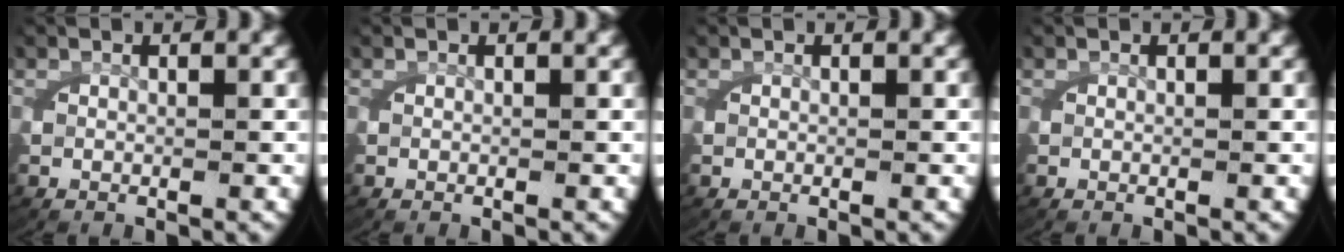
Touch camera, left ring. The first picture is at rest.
{"total": 0.0}
{"total": 0.0}
{"total": 0.0}